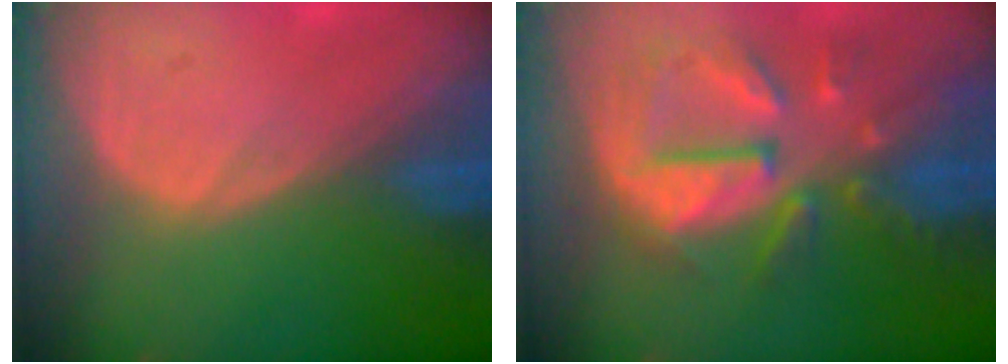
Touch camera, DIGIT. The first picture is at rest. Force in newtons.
{"total": 10.7, "press": 9.5, "slide": 5.0}